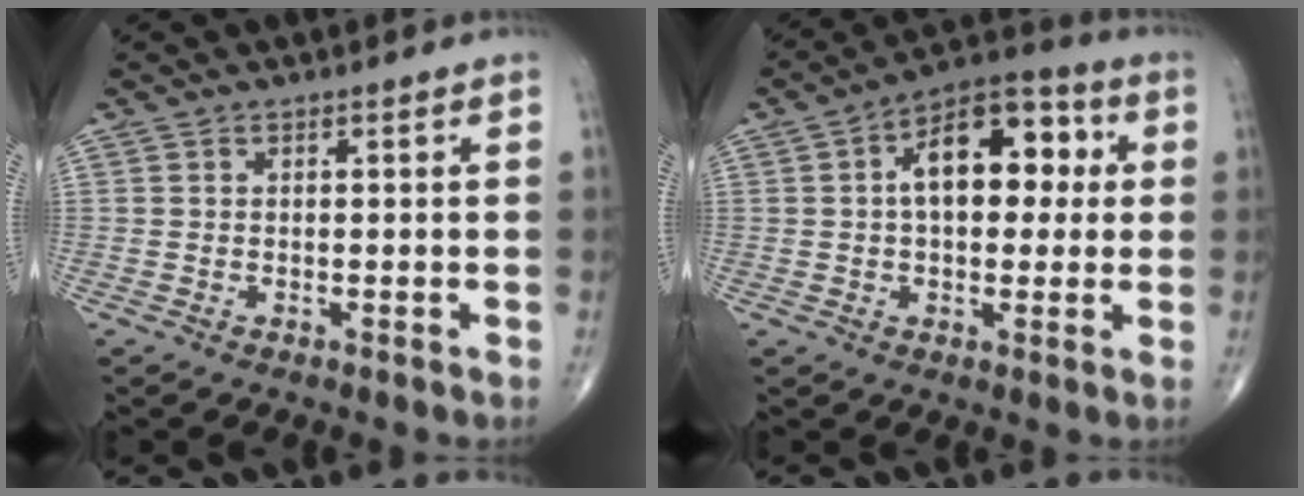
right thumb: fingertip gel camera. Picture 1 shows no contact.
{"total": 14.5, "force": [2.5, 8.2, 11.6], "torque": [-0.145, 0.028, 0.029]}